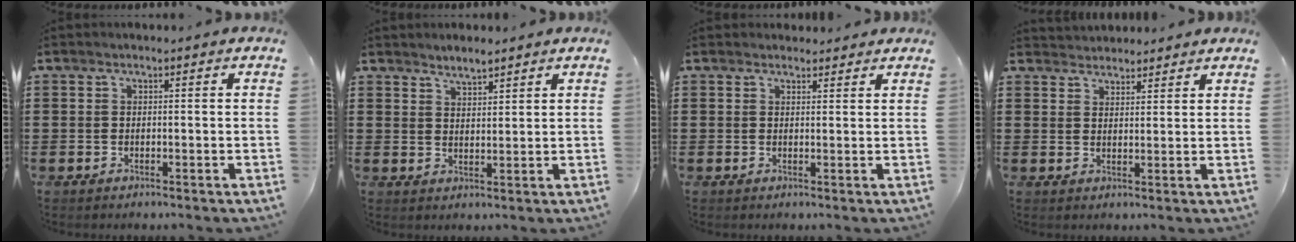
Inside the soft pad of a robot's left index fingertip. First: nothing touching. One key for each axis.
{"total": 2.4, "fx": 2.4, "fy": 0.2, "fz": 0.1, "tx": -0.007, "ty": -0.003, "tz": 0.046}
{"total": 1.6, "fx": 1.5, "fy": 0.6, "fz": 0.1, "tx": -0.005, "ty": 0.004, "tz": 0.030}
{"total": 2.5, "fx": 2.4, "fy": 0.4, "fz": -0.5, "tx": 0.001, "ty": -0.004, "tz": 0.046}